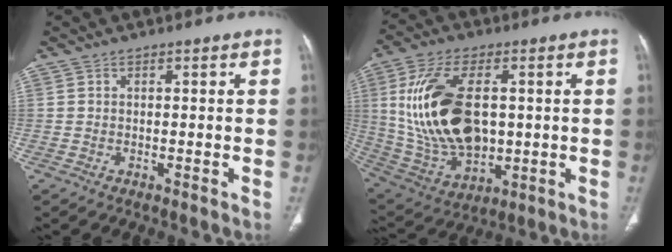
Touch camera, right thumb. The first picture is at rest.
{"total": 21.3, "force": [2.2, 12.2, 17.3], "torque": [-0.333, -0.010, 0.057]}